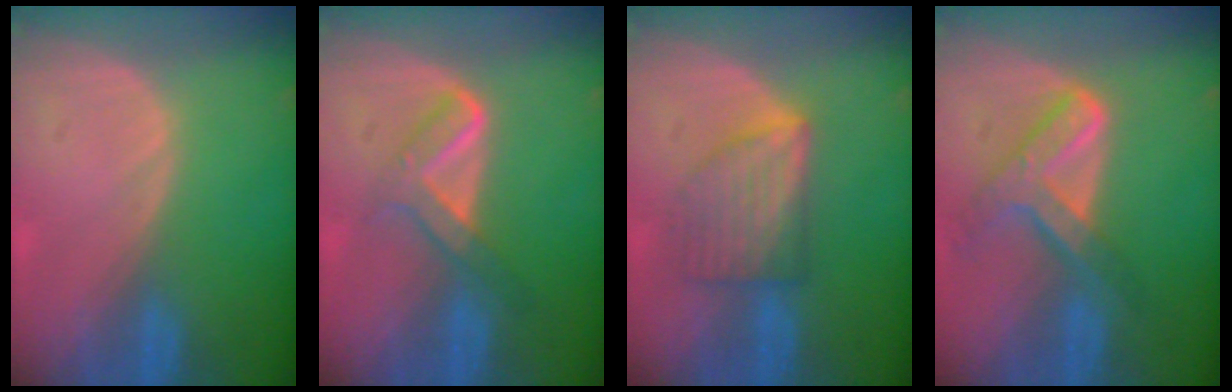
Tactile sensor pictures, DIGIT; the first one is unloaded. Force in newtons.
{"total": 5.1, "press": 4.9, "slide": 1.5}
{"total": 6.1, "press": 6.1, "slide": 0.2}
{"total": 7.9, "press": 6.4, "slide": 4.5}